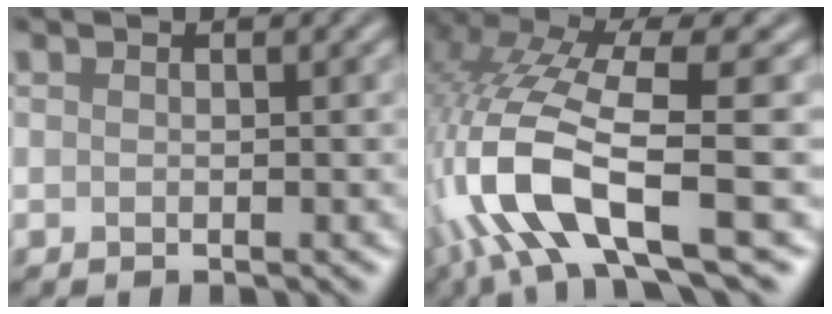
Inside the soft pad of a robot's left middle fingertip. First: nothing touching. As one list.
[{"total": 11.1, "force": [-3.3, 3.3, 10.0], "torque": [-0.215, 0.012, -0.061]}]